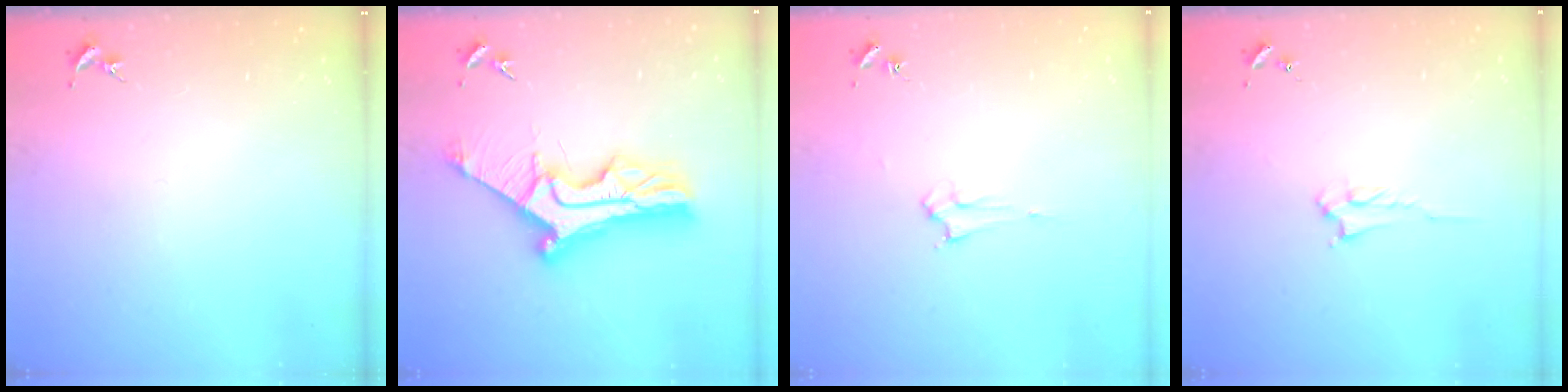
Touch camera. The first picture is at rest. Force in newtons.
{"total": 12.7, "press": 12.6, "slide": 1.1}
{"total": 2.1, "press": 2.1, "slide": 0.2}
{"total": 2.0, "press": 1.9, "slide": 0.3}